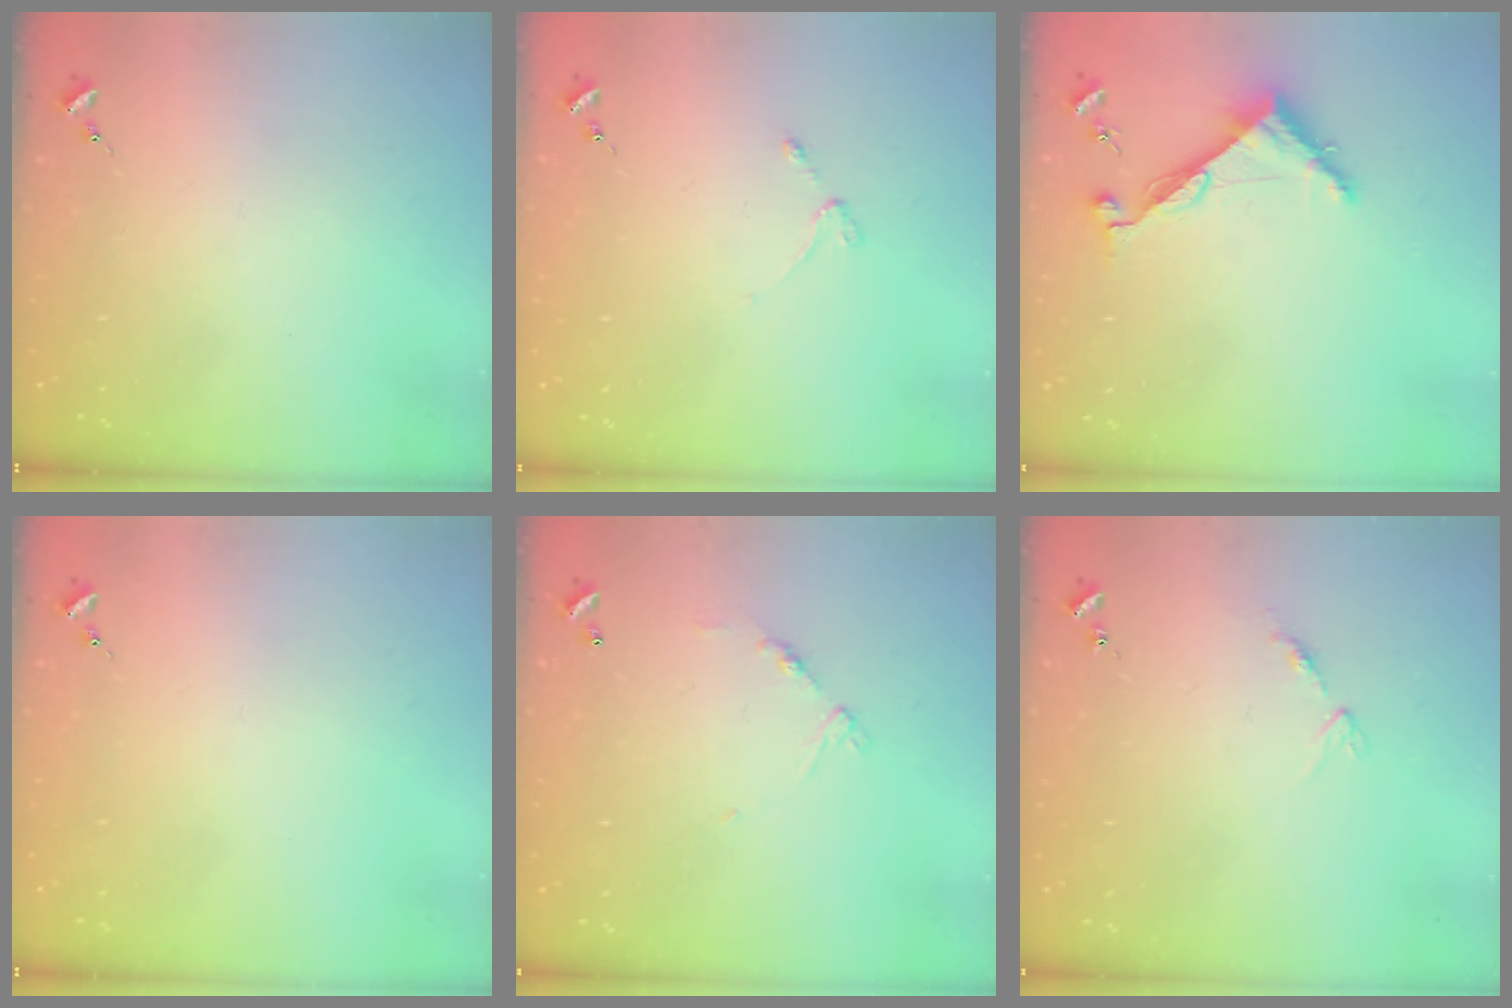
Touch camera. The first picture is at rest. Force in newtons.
{"total": 3.1, "press": 3.0, "slide": 0.4}
{"total": 6.8, "press": 6.8, "slide": 0.3}
{"total": 0.0}
{"total": 6.7, "press": 6.6, "slide": 0.5}
{"total": 7.8, "press": 7.8, "slide": 0.6}